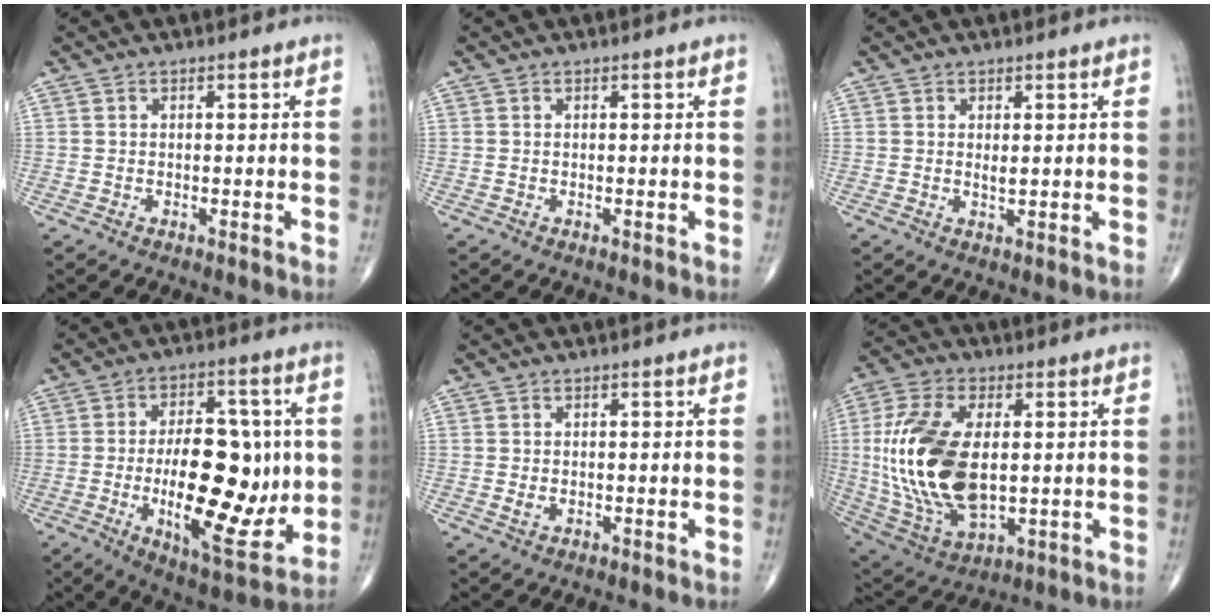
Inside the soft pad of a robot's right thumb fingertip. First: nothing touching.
{"total": 0.0}
{"total": 1.3, "force": [0.4, 0.4, 1.1], "torque": [-0.018, -0.005, 0.007]}
{"total": 21.1, "force": [-1.6, 9.5, 18.8], "torque": [-0.253, -0.009, -0.013]}
{"total": 1.1, "force": [0.0, 0.8, 0.8], "torque": [-0.015, 0.000, 0.002]}
{"total": 21.9, "force": [1.0, 11.7, 18.5], "torque": [-0.385, -0.013, 0.027]}